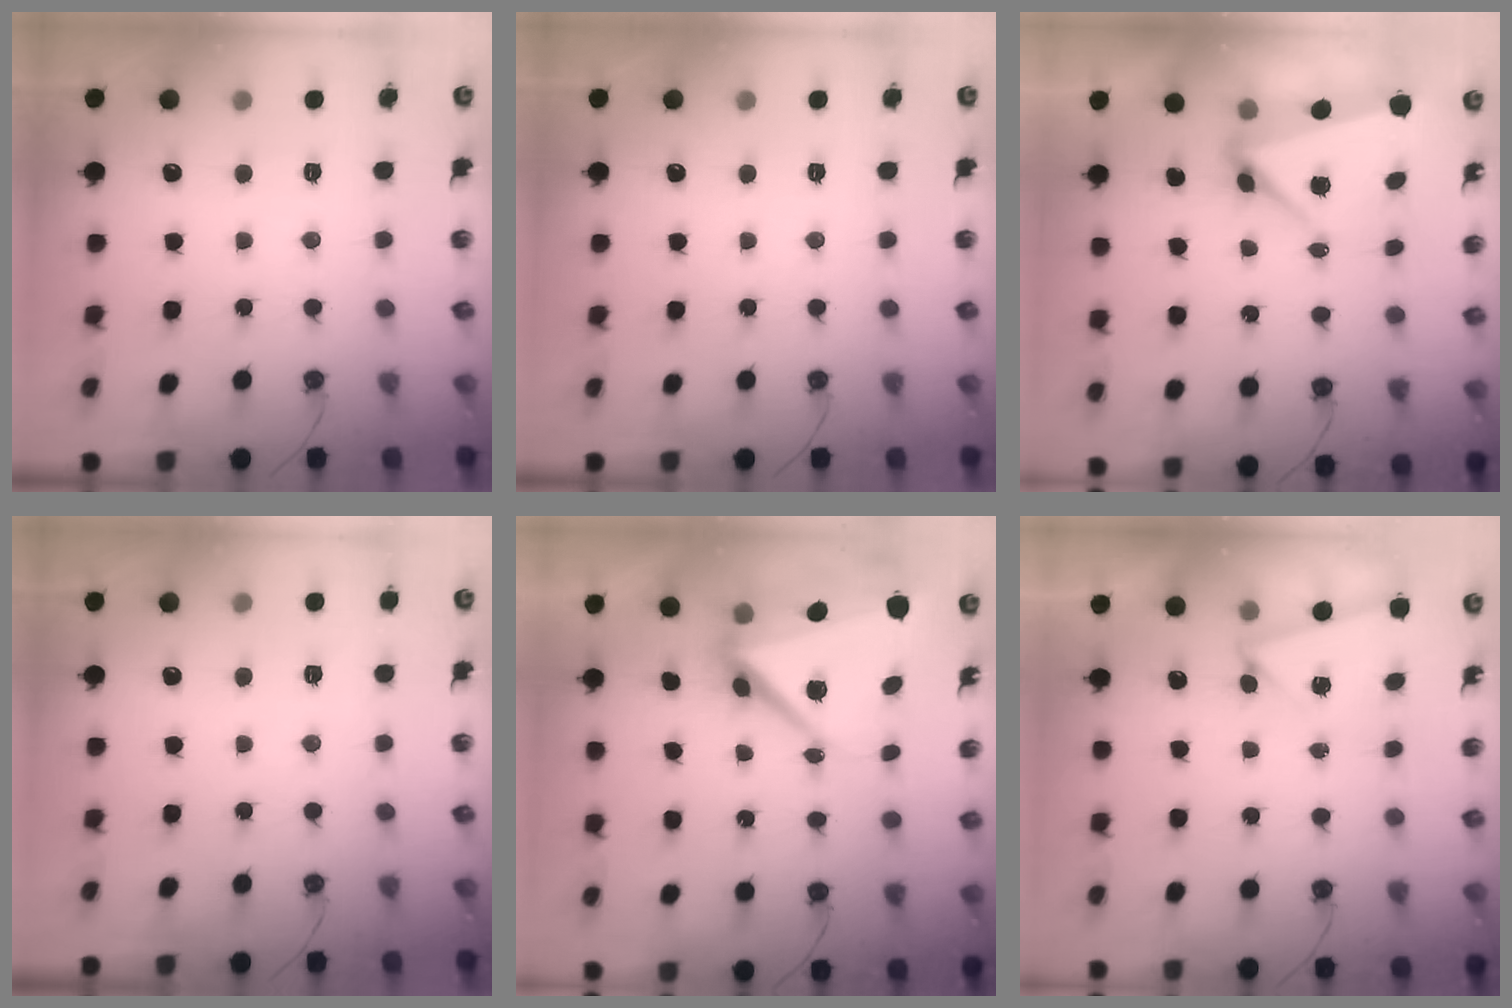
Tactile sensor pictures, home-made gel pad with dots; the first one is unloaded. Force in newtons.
{"total": 0.0}
{"total": 6.3, "press": 6.2, "slide": 1.0}
{"total": 2.6, "press": 2.6, "slide": 0.4}
{"total": 13.1, "press": 13.0, "slide": 1.5}
{"total": 3.9, "press": 3.2, "slide": 2.2}